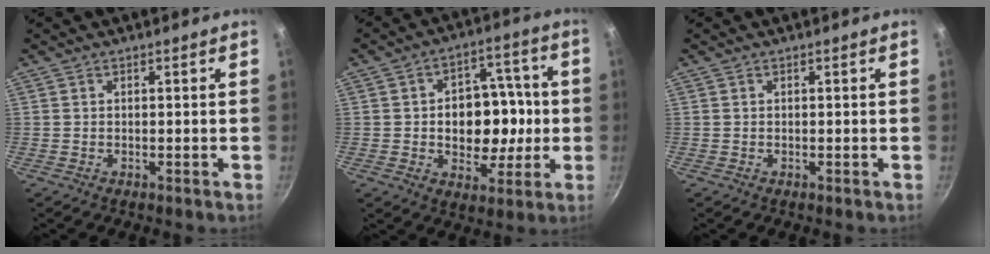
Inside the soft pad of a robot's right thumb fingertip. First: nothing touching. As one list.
[{"total": 14.4, "force": [-0.7, 10.5, 9.9], "torque": [-0.091, 0.019, -0.007]}, {"total": 0.0}]